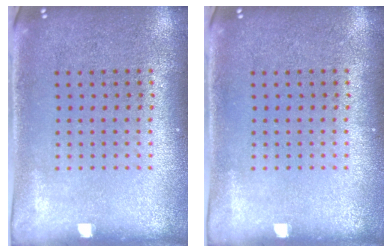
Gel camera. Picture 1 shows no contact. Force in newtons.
{"total": 0.0}